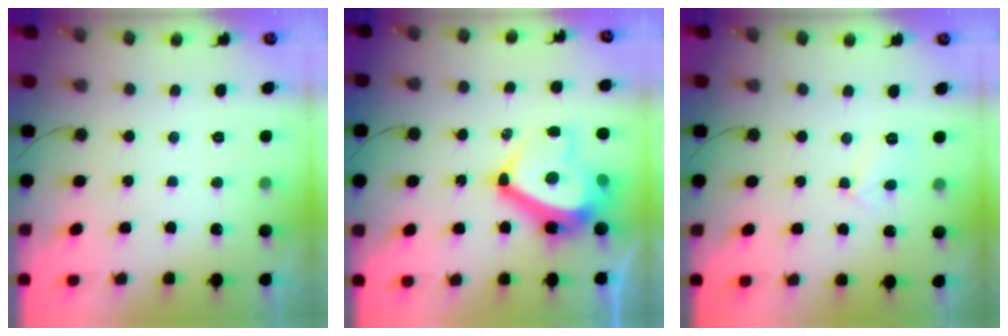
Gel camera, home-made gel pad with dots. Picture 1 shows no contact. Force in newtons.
{"total": 13.0, "press": 12.7, "slide": 2.8}
{"total": 3.8, "press": 3.8, "slide": 0.3}